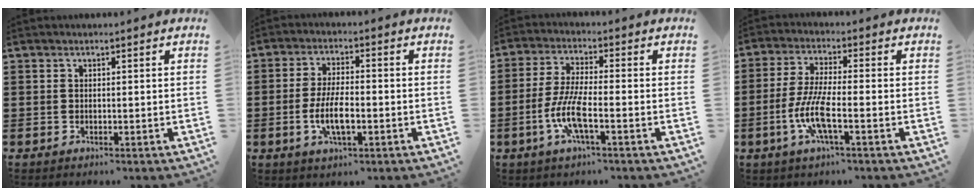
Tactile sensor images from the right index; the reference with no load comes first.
{"total": 6.4, "force": [-1.8, 2.2, 5.7], "torque": [-0.123, -0.006, -0.037]}
{"total": 7.4, "force": [-2.9, 1.5, 6.7], "torque": [-0.152, -0.014, -0.060]}
{"total": 7.7, "force": [-2.7, 1.5, 7.0], "torque": [-0.158, -0.014, -0.058]}